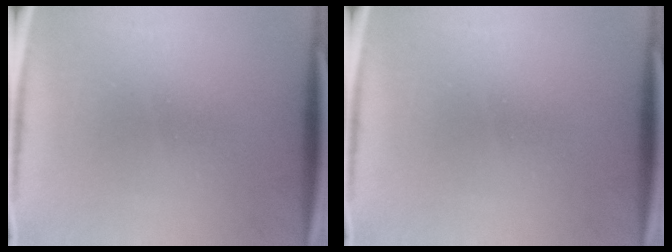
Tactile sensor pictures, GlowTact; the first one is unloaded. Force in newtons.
{"total": 0.0}